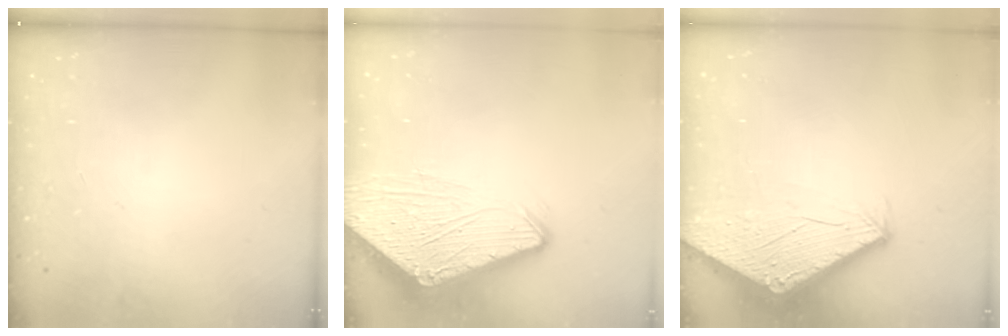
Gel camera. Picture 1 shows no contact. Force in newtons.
{"total": 8.0, "press": 8.0, "slide": 0.7}
{"total": 2.8, "press": 2.8, "slide": 0.1}